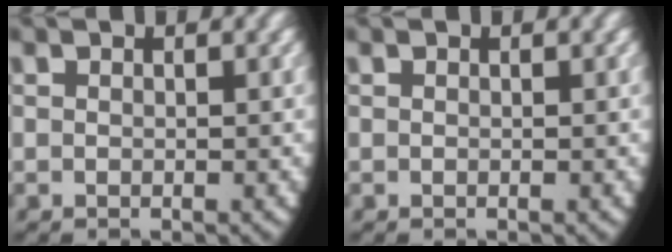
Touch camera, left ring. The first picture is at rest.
{"total": 0.0}